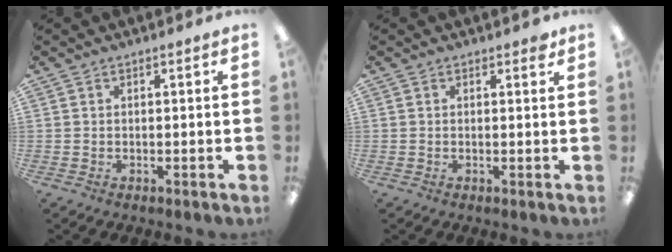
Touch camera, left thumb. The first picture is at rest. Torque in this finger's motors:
{"motor_torque": [0.14, -0.03, 0.52, -0.30, 0.03]}